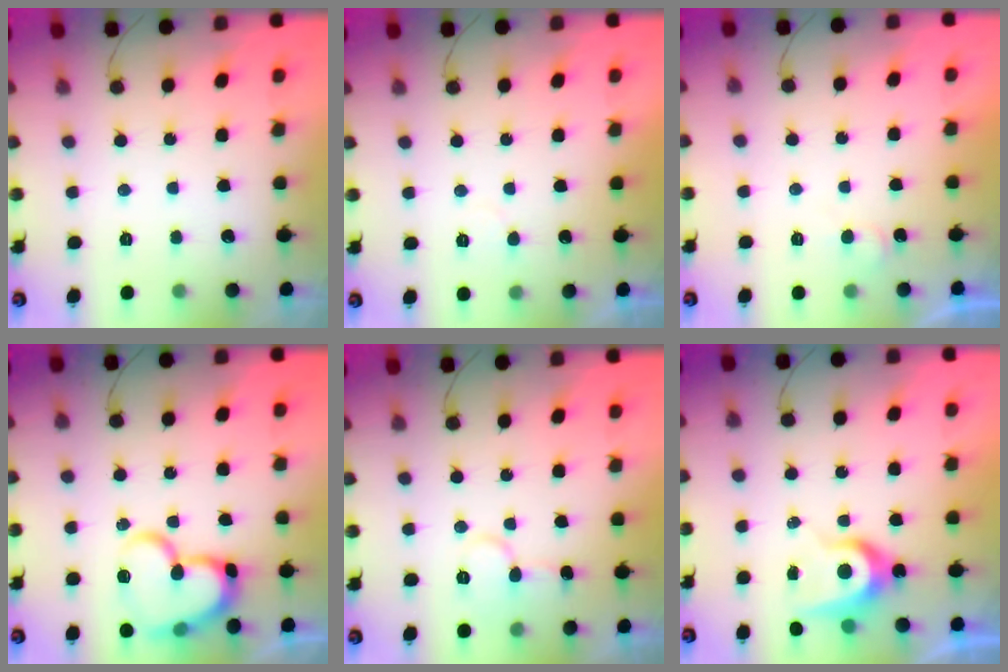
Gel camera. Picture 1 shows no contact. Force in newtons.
{"total": 3.4, "press": 3.4, "slide": 0.3}
{"total": 4.8, "press": 4.8, "slide": 0.4}
{"total": 17.9, "press": 17.8, "slide": 1.9}
{"total": 8.1, "press": 8.0, "slide": 1.0}
{"total": 7.8, "press": 7.8, "slide": 0.2}